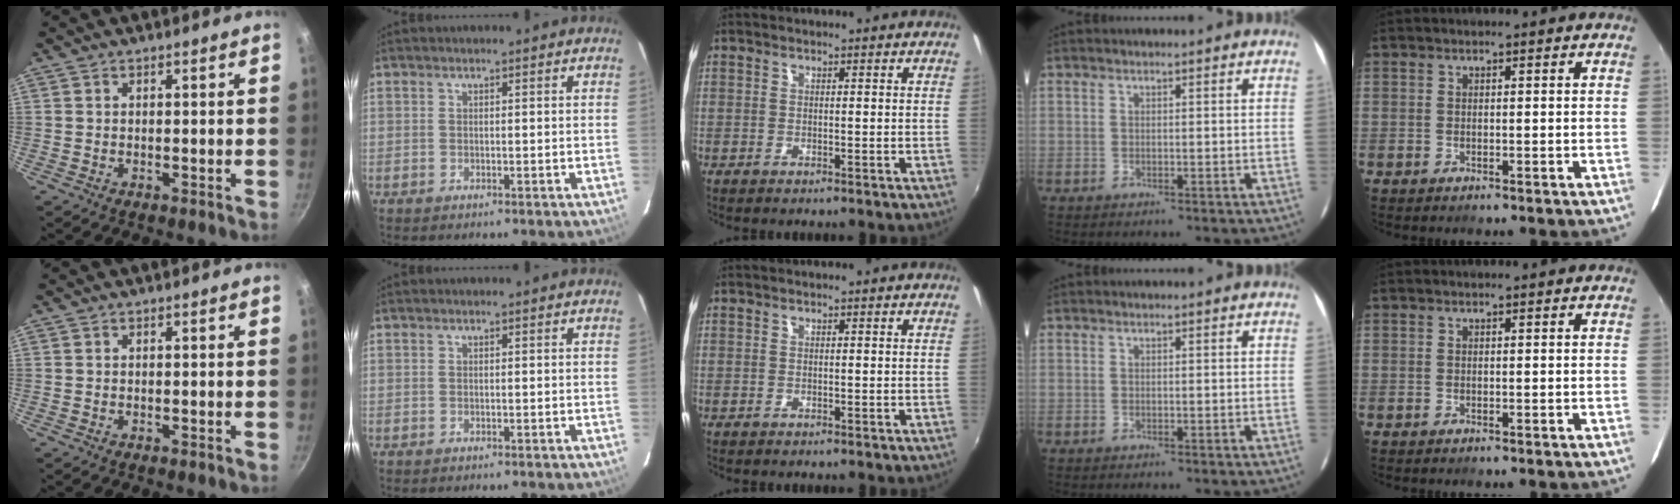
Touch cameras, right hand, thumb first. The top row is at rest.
{}